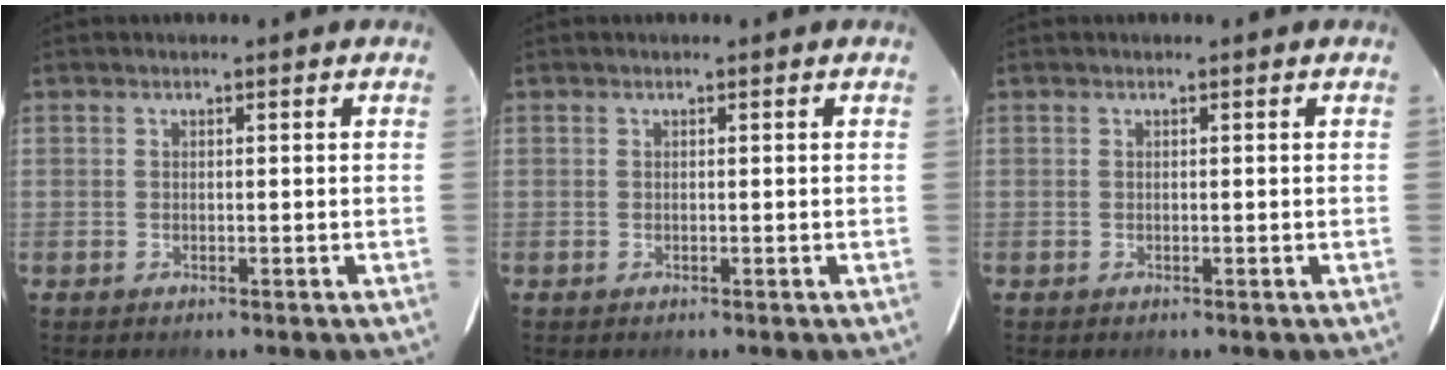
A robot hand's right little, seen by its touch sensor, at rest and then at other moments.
{"total": 0.0}
{"total": 0.0}